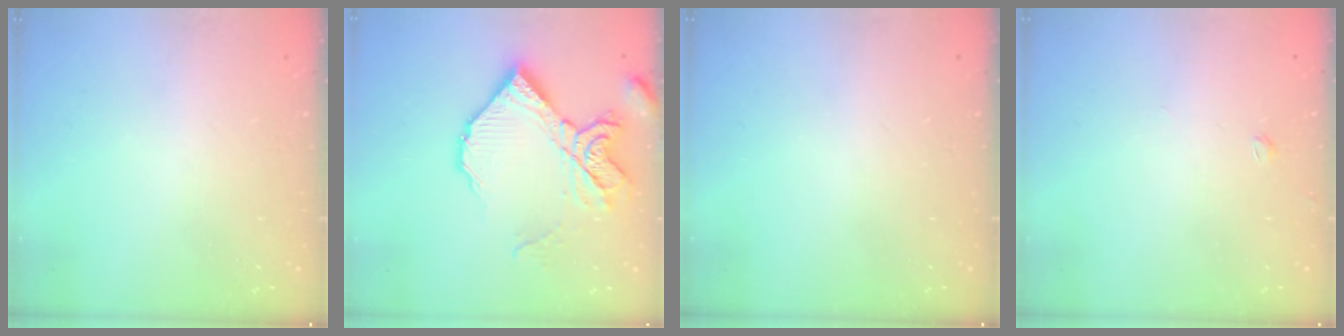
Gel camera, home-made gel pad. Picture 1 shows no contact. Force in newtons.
{"total": 15.5, "press": 15.4, "slide": 1.2}
{"total": 0.0}
{"total": 1.4, "press": 1.3, "slide": 0.4}